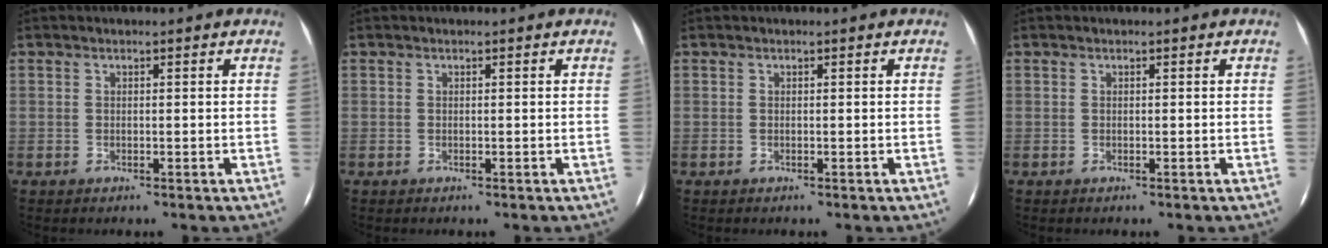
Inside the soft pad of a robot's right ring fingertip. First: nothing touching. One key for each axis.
{"total": 0.0}
{"total": 0.0}
{"total": 0.0}